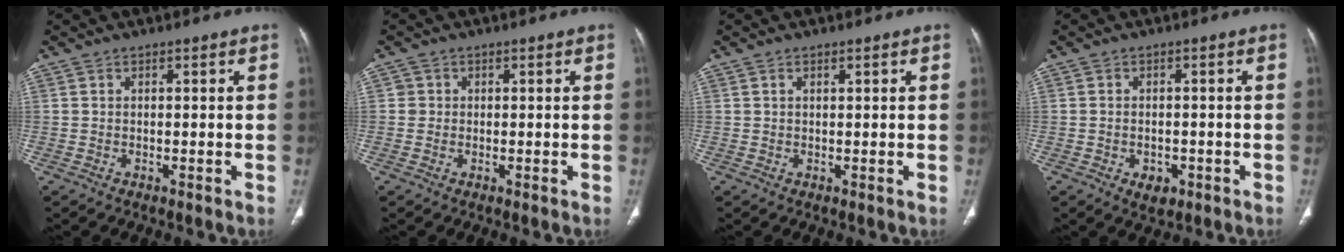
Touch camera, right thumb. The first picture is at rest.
{"total": 1.3, "force": [0.1, 1.3, 0.0], "torque": [0.009, 0.004, -0.001]}
{"total": 0.7, "force": [0.4, 0.3, 0.5], "torque": [-0.009, 0.001, 0.006]}
{"total": 3.3, "force": [-1.4, 2.3, 1.9], "torque": [-0.016, 0.004, -0.013]}